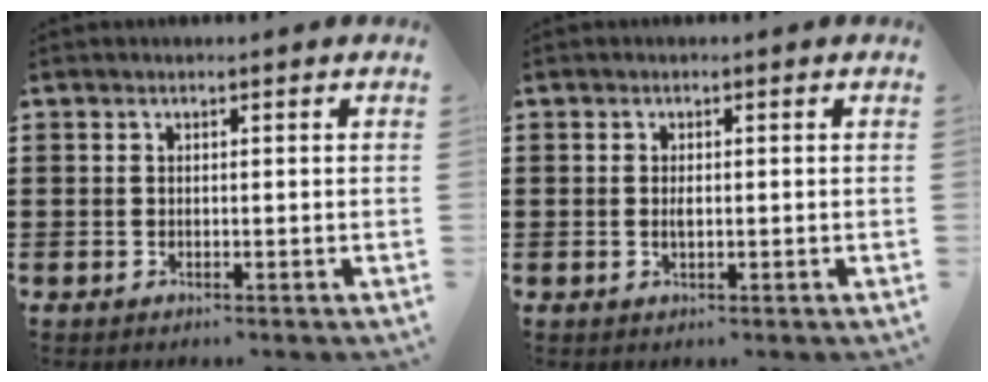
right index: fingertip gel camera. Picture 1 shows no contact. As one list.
[{"total": 1.2, "force": [-0.1, 0.5, 1.1], "torque": [-0.023, 0.003, -0.003]}]